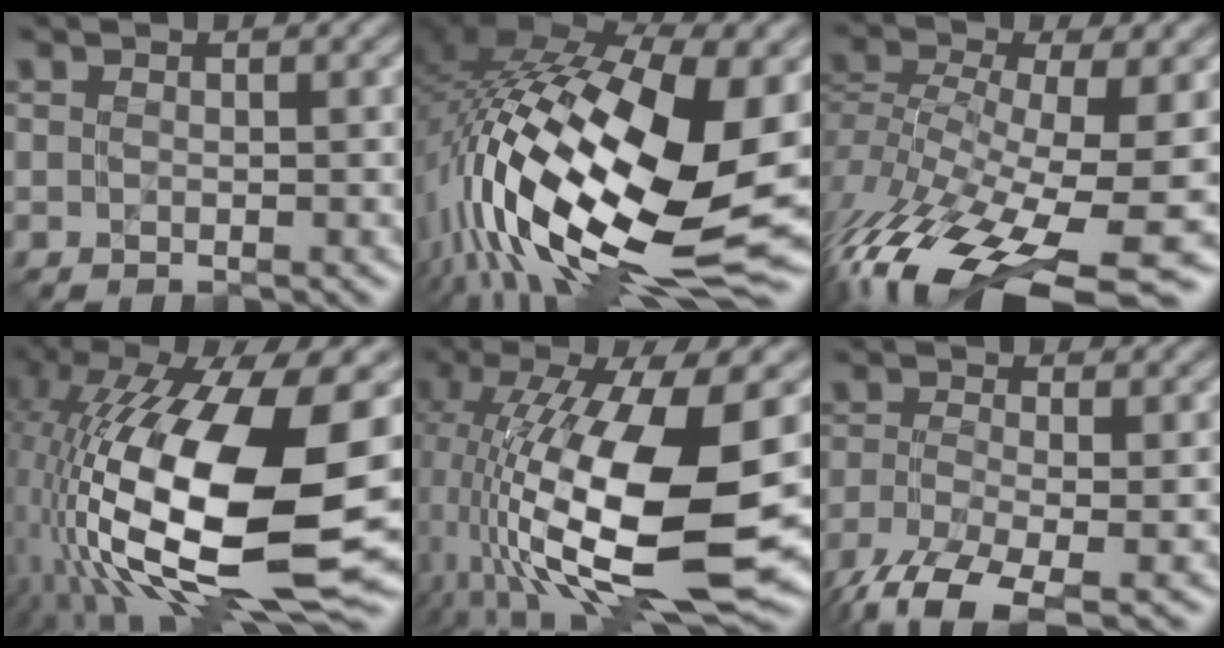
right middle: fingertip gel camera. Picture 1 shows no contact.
{"total": 19.7, "force": [-1.1, 9.3, 17.3], "torque": [-0.338, -0.041, -0.008]}
{"total": 14.9, "force": [-7.5, 5.5, 11.7], "torque": [-0.259, -0.012, -0.120]}
{"total": 18.1, "force": [-1.8, 8.2, 16.0], "torque": [-0.317, 0.001, -0.034]}
{"total": 15.1, "force": [-0.7, 6.2, 13.8], "torque": [-0.260, -0.026, -0.007]}
{"total": 7.5, "force": [-4.9, 2.4, 5.2], "torque": [-0.118, -0.022, -0.094]}